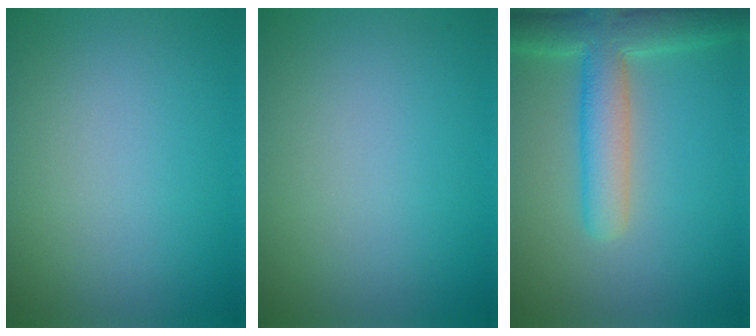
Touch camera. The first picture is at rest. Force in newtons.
{"total": 0.0}
{"total": 6.1, "press": 6.1, "slide": 0.6}